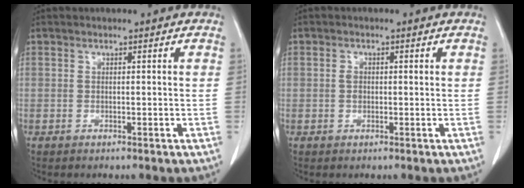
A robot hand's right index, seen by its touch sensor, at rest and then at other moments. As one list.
[{"total": 1.3, "force": [0.0, 0.9, 0.9], "torque": [-0.015, 0.005, -0.001]}]